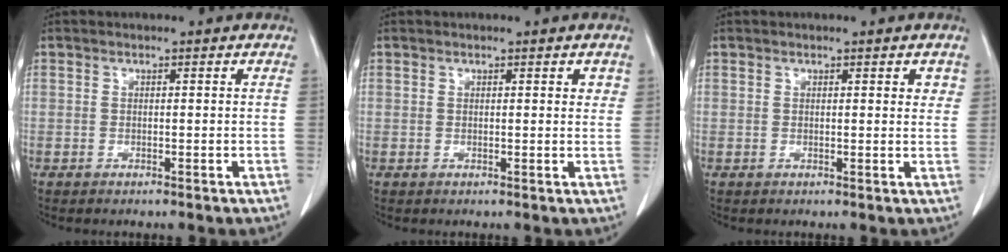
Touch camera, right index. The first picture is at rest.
{"total": 1.4, "force": [0.8, 0.7, 1.0], "torque": [-0.005, -0.002, 0.007]}
{"total": 1.8, "force": [1.0, 0.8, 1.3], "torque": [-0.009, -0.003, 0.009]}